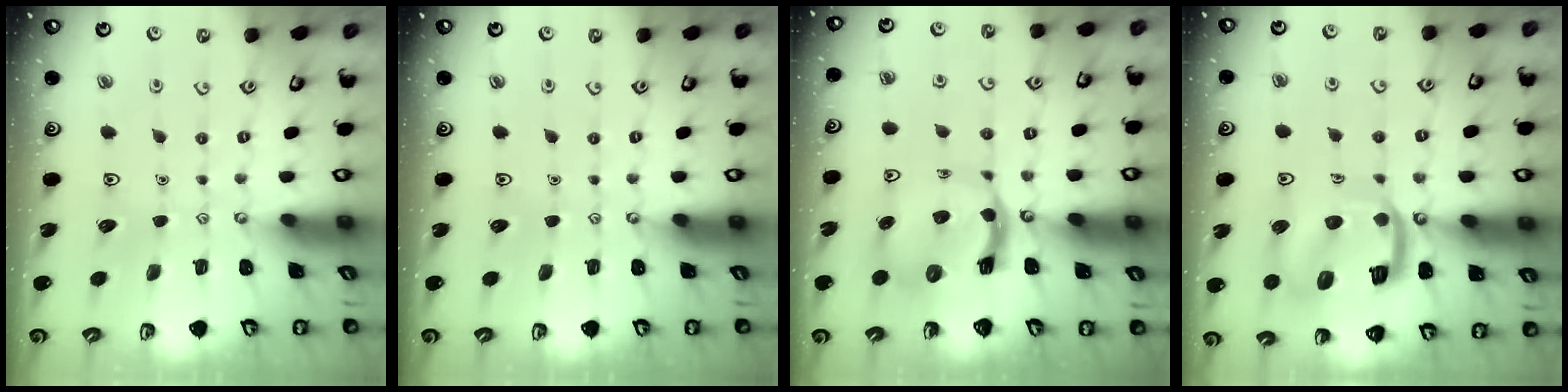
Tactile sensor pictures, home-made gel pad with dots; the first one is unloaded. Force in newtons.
{"total": 0.0}
{"total": 8.7, "press": 8.7, "slide": 1.2}
{"total": 17.3, "press": 17.2, "slide": 1.9}